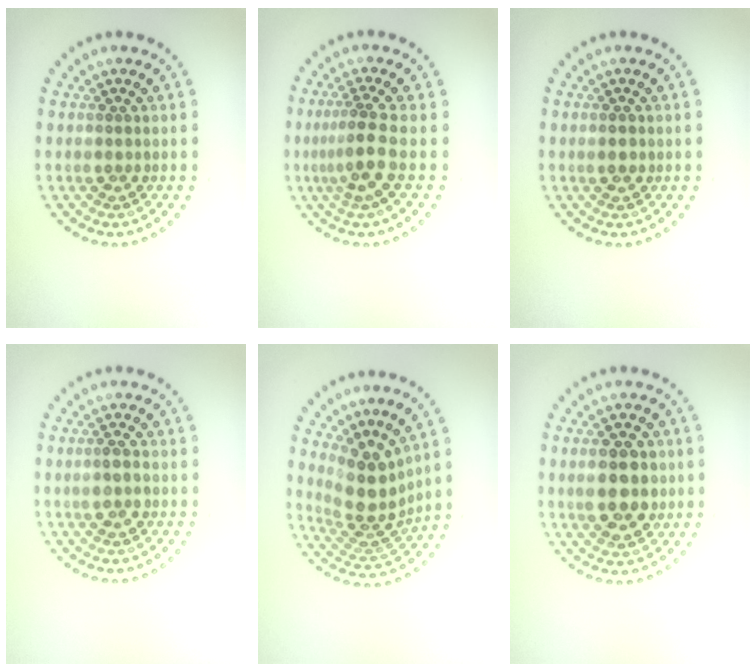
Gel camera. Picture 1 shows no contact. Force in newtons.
{"total": 2.9, "press": 2.2, "slide": 1.9}
{"total": 1.2, "press": 1.2, "slide": 0.2}
{"total": 1.6, "press": 1.6, "slide": 0.3}
{"total": 4.4, "press": 3.3, "slide": 2.9}
{"total": 5.5, "press": 5.5, "slide": 0.5}